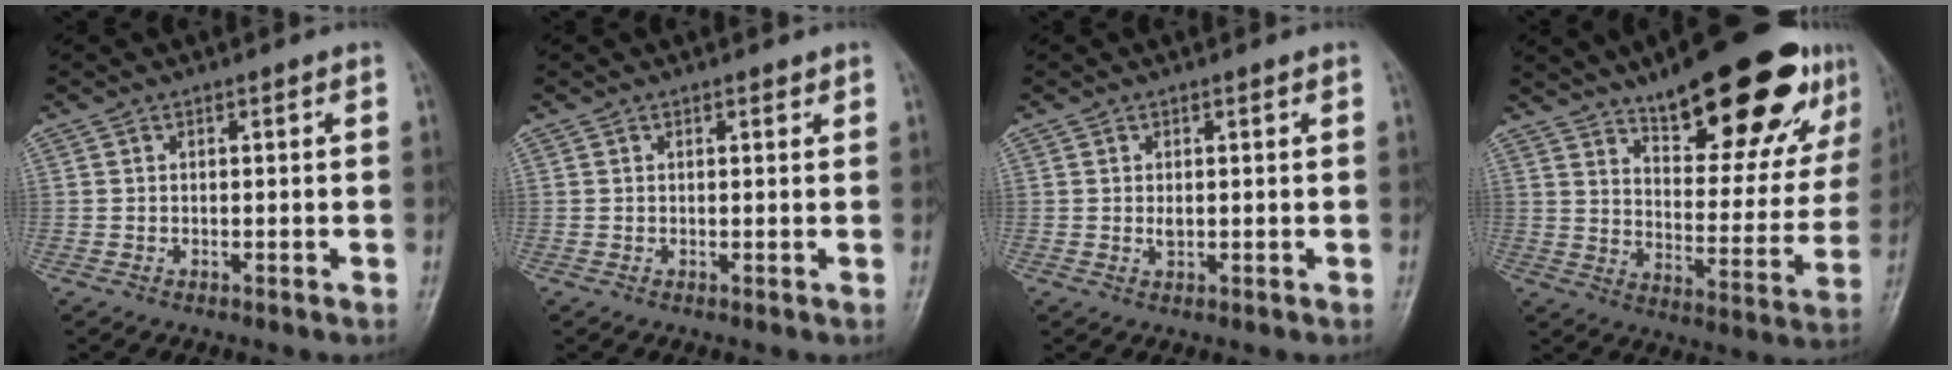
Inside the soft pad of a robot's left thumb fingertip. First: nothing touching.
{"total": 0.9, "force": [0.7, 0.4, 0.5], "torque": [-0.005, -0.004, 0.007]}
{"total": 1.3, "force": [0.3, 0.7, 1.0], "torque": [-0.014, -0.003, 0.007]}
{"total": 24.8, "force": [15.3, 8.3, 17.6], "torque": [-0.209, -0.057, 0.226]}